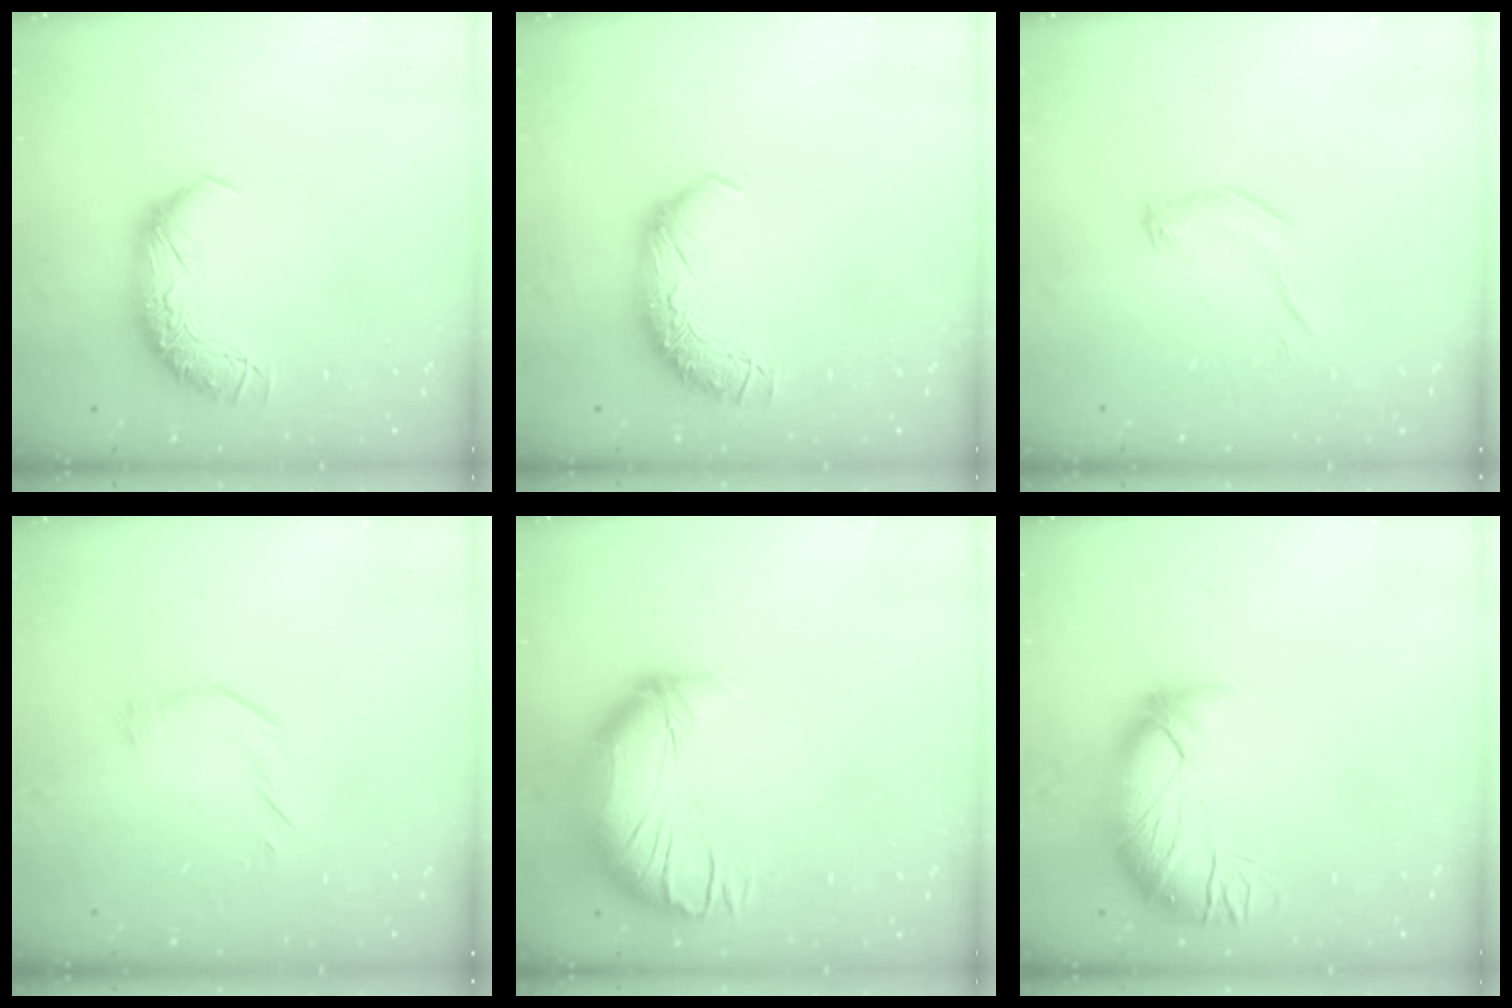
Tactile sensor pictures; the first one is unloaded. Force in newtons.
{"total": 0.0}
{"total": 4.8, "press": 4.8, "slide": 0.6}
{"total": 5.9, "press": 5.8, "slide": 1.1}
{"total": 2.1, "press": 0.9, "slide": 2.0}
{"total": 2.7, "press": 1.2, "slide": 2.5}